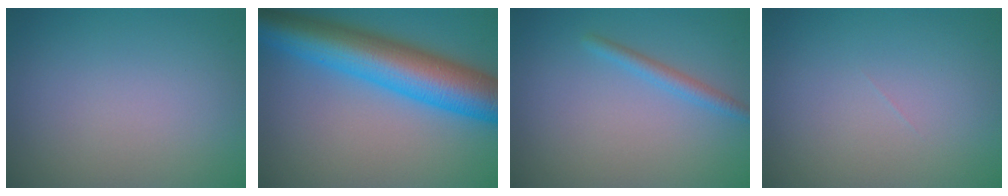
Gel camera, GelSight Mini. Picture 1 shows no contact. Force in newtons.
{"total": 11.0, "press": 11.0, "slide": 0.2}
{"total": 1.6, "press": 1.6, "slide": 0.1}
{"total": 0.0}